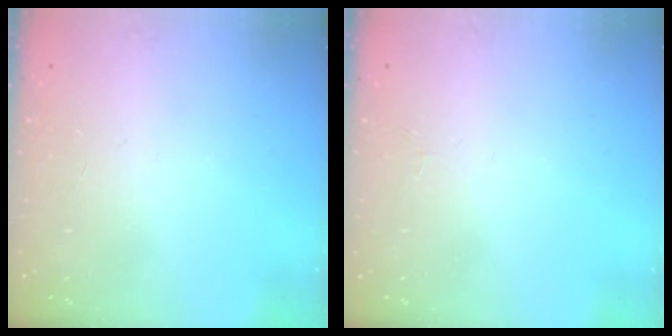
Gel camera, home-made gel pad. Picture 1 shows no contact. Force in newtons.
{"total": 1.6, "press": 1.6, "slide": 0.2}